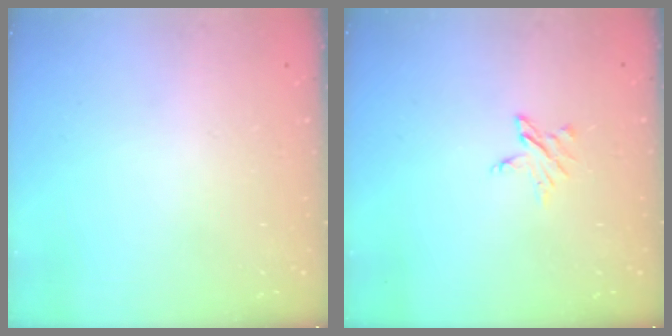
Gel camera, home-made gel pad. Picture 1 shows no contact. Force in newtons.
{"total": 4.4, "press": 4.4, "slide": 0.5}